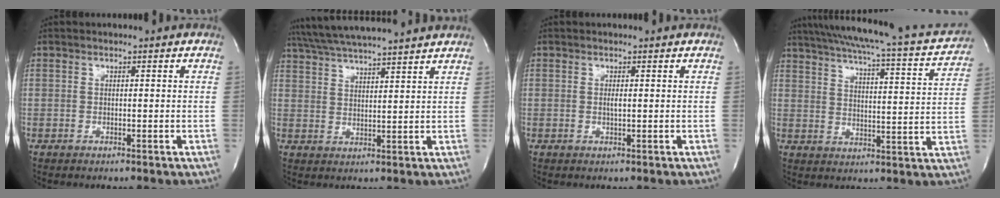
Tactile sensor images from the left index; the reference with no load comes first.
{"total": 16.2, "force": [14.5, 0.4, 7.1], "torque": [-0.135, 0.036, 0.218]}
{"total": 0.7, "force": [-0.2, 0.1, 0.7], "torque": [-0.022, -0.005, -0.004]}
{"total": 22.8, "force": [20.0, 2.7, 10.5], "torque": [-0.167, -0.029, 0.248]}